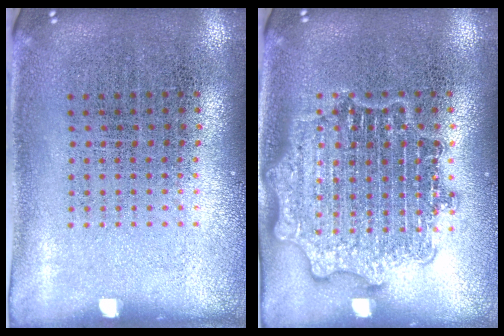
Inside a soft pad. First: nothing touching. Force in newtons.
{"total": 2.8, "press": 2.8, "slide": 0.4}